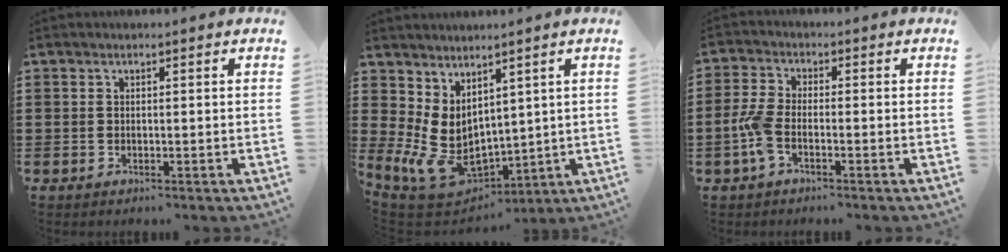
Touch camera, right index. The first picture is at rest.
{"total": 8.4, "force": [1.9, 6.3, 5.3], "torque": [-0.149, -0.032, 0.044]}
{"total": 4.4, "force": [-1.4, 1.8, 3.7], "torque": [-0.091, -0.004, -0.032]}